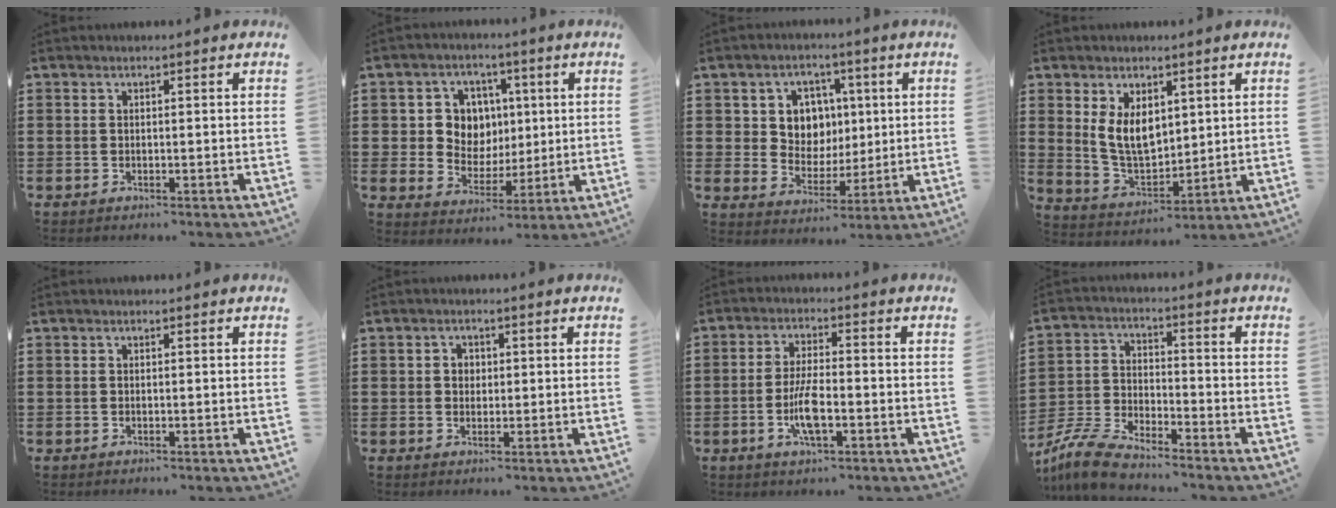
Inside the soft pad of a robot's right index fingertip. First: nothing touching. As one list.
[{"total": 8.1, "force": [1.6, 7.3, 3.1], "torque": [-0.080, 0.016, 0.030]}, {"total": 7.2, "force": [2.0, 6.3, 2.8], "torque": [-0.072, 0.012, 0.034]}, {"total": 7.2, "force": [2.4, 4.6, 5.0], "torque": [-0.107, 0.001, 0.045]}, {"total": 0.0}, {"total": 1.8, "force": [0.1, 1.7, 0.8], "torque": [-0.020, 0.010, 0.000]}, {"total": 6.7, "force": [-2.0, 1.8, 6.1], "torque": [-0.129, -0.005, -0.043]}, {"total": 7.6, "force": [-7.1, 1.1, 2.6], "torque": [-0.078, 0.001, -0.143]}]